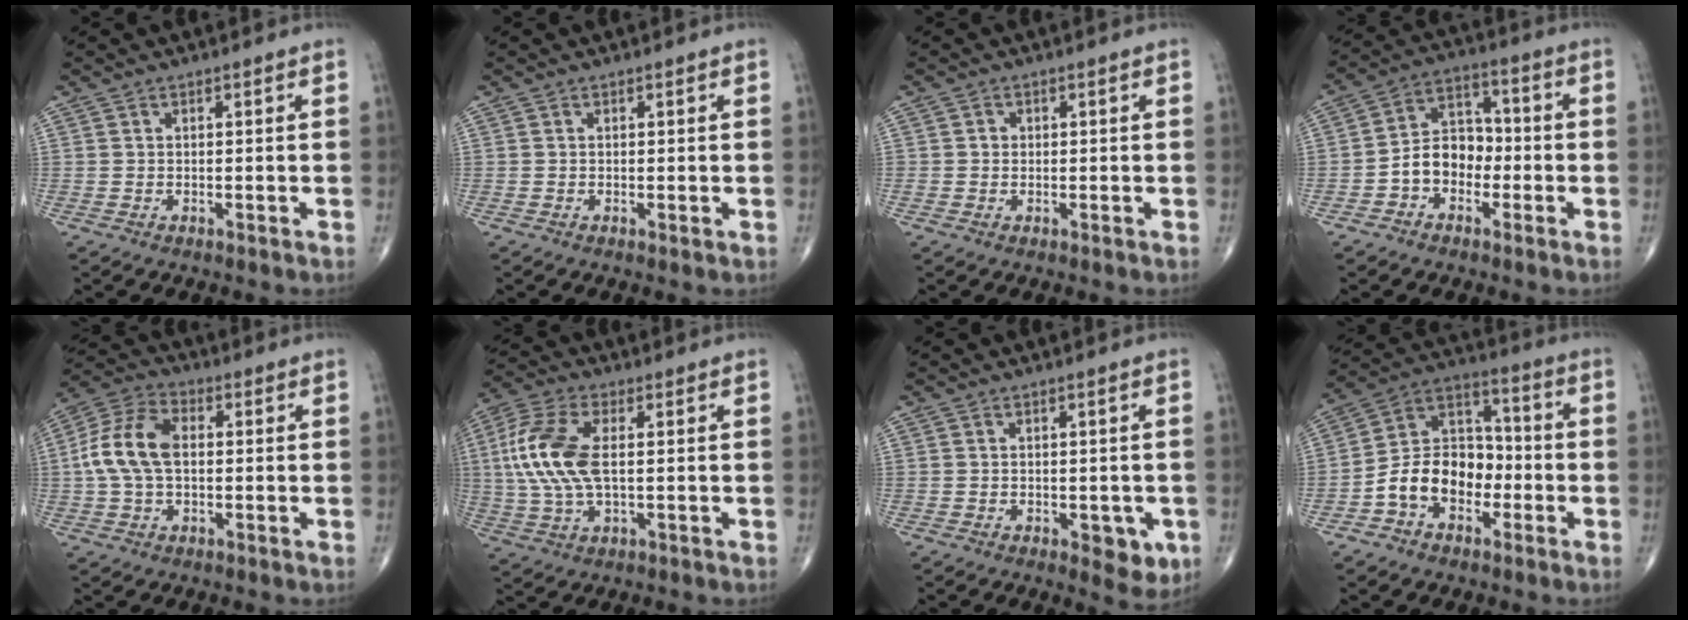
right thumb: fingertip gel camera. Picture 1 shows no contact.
{"total": 0.0}
{"total": 1.2, "force": [0.0, 1.1, 0.3], "torque": [0.001, 0.003, -0.001]}
{"total": 9.0, "force": [-2.6, 6.8, 5.3], "torque": [-0.064, 0.041, -0.060]}
{"total": 11.2, "force": [0.5, 6.9, 8.8], "torque": [-0.183, 0.028, 0.004]}
{"total": 13.2, "force": [1.2, 6.3, 11.5], "torque": [-0.267, 0.010, 0.022]}
{"total": 5.4, "force": [-1.8, 2.6, 4.3], "torque": [-0.031, -0.004, -0.016]}
{"total": 13.3, "force": [-4.0, 9.5, 8.5], "torque": [-0.115, 0.051, -0.080]}